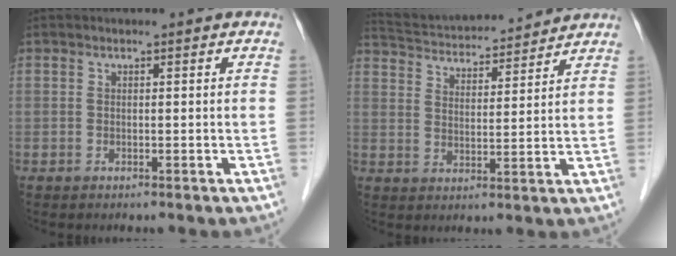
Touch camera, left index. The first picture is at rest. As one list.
[{"total": 15.8, "force": [14.9, 2.1, 4.7], "torque": [-0.087, 0.033, 0.234]}]